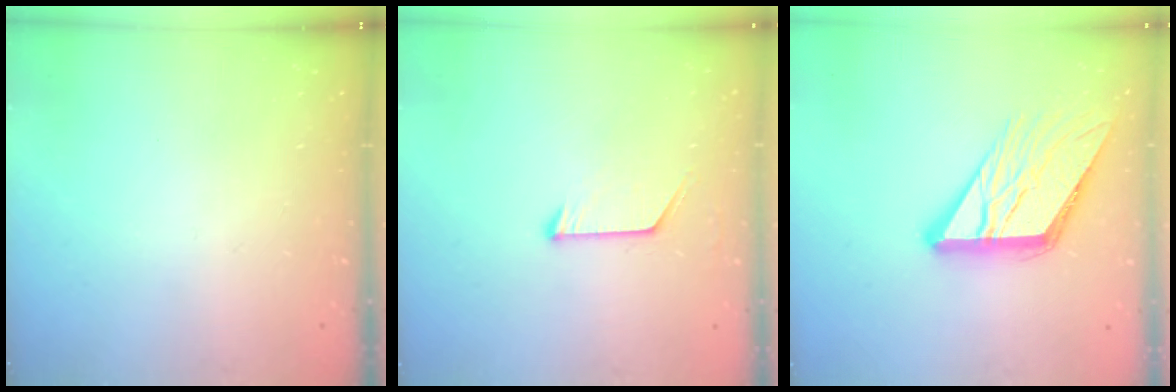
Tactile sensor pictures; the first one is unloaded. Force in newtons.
{"total": 6.3, "press": 6.3, "slide": 0.5}
{"total": 16.2, "press": 16.1, "slide": 1.8}